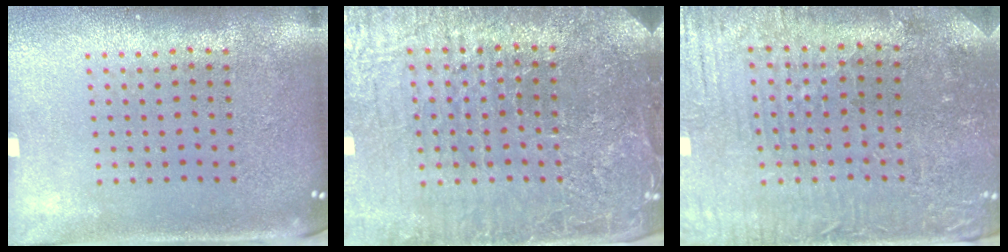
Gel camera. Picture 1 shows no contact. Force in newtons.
{"total": 5.5, "press": 5.0, "slide": 2.4}
{"total": 1.6, "press": 1.5, "slide": 0.5}